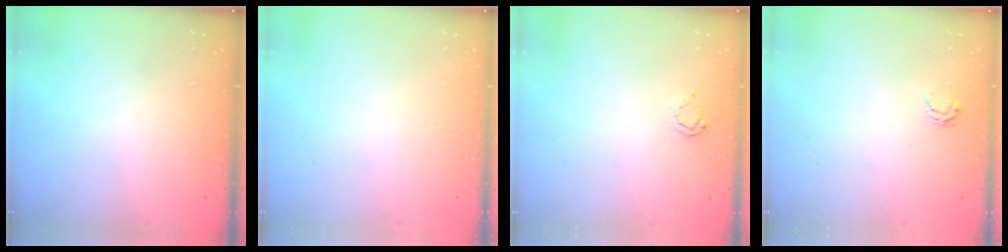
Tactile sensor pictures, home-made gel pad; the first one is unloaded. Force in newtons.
{"total": 0.0}
{"total": 2.4, "press": 2.4, "slide": 0.2}
{"total": 4.3, "press": 4.3, "slide": 0.3}